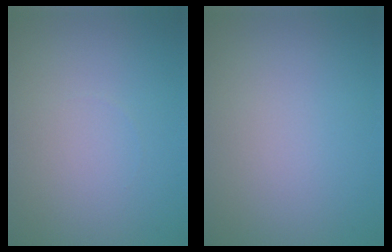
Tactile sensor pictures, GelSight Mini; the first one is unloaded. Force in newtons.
{"total": 0.0}